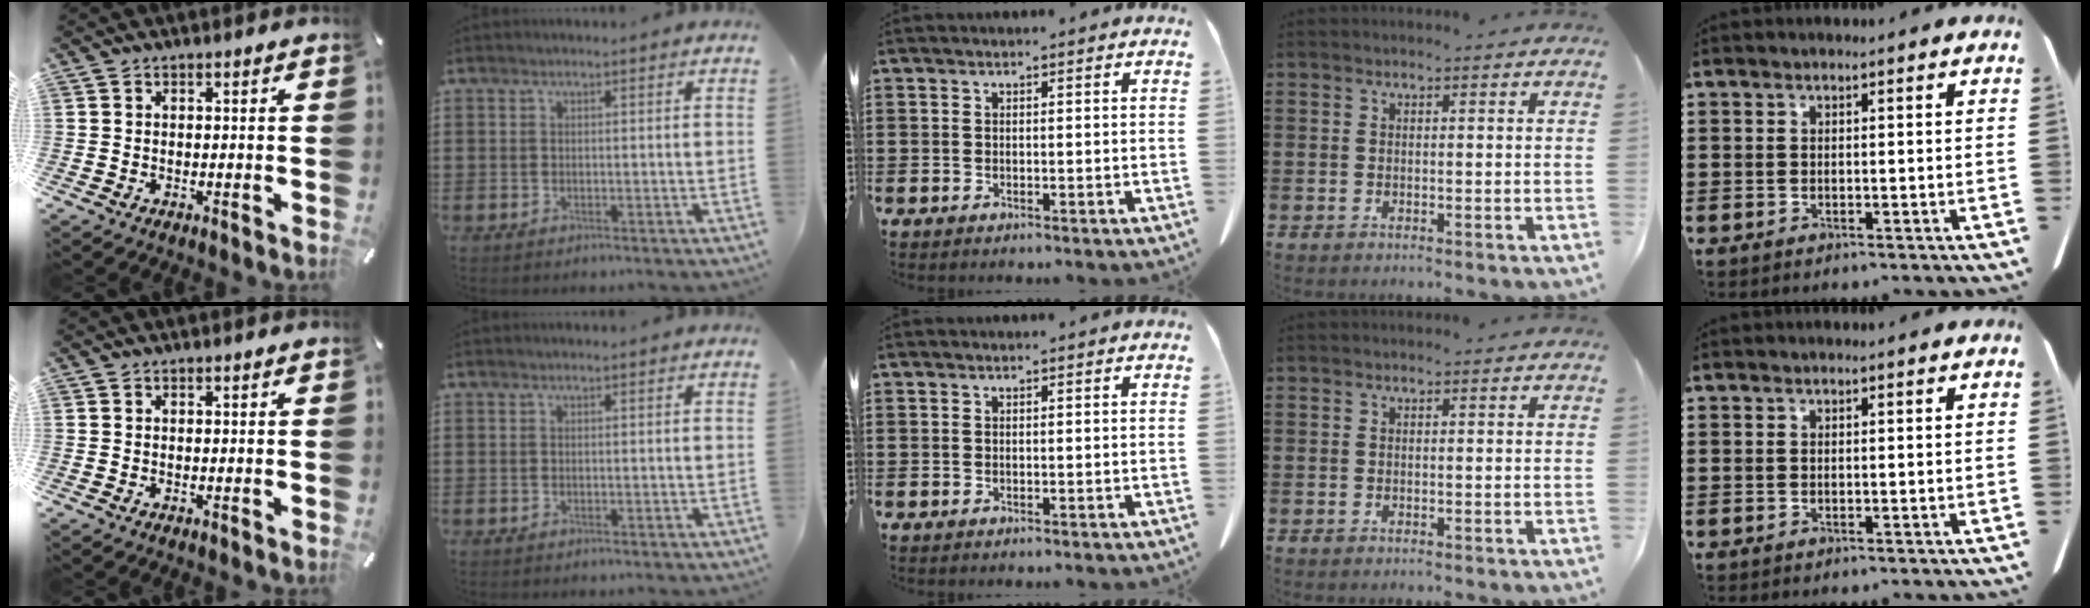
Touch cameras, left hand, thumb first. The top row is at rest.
{}